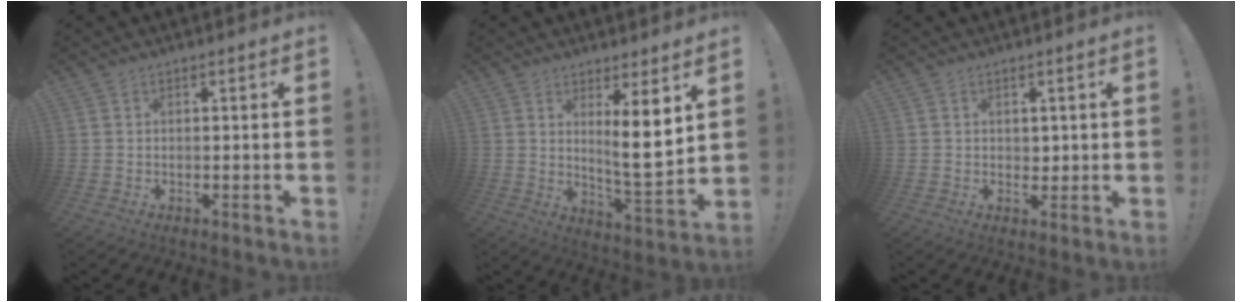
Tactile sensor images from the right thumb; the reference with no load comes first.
{"total": 9.8, "force": [3.8, 1.2, 8.9], "torque": [-0.127, -0.040, 0.061]}
{"total": 2.2, "force": [1.1, 1.9, 0.4], "torque": [0.011, -0.007, 0.015]}